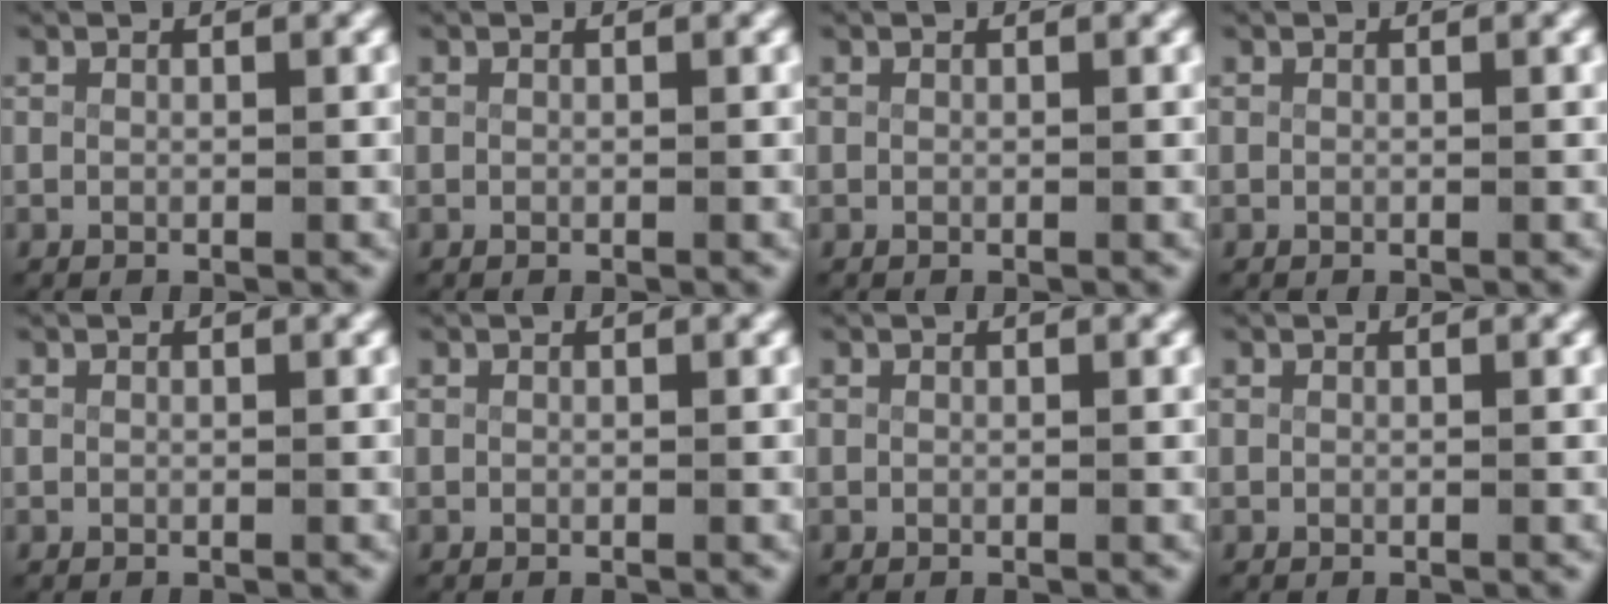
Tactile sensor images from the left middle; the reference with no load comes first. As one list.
[{"total": 0.0}, {"total": 0.0}, {"total": 0.0}, {"total": 0.0}, {"total": 0.0}, {"total": 0.0}, {"total": 0.0}]